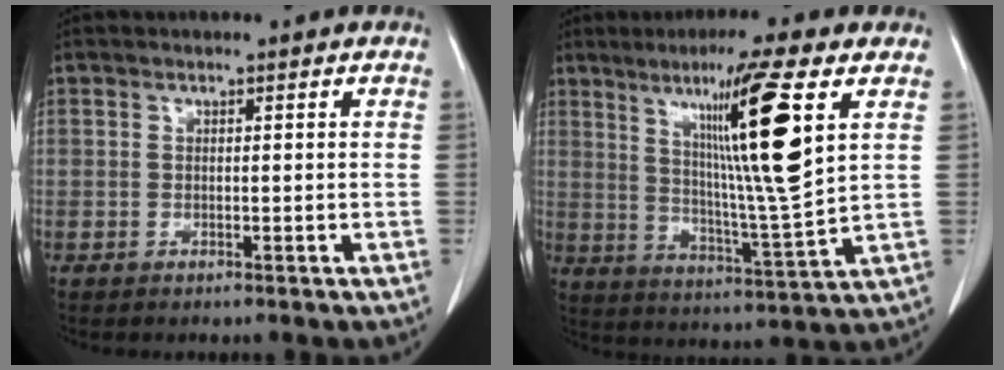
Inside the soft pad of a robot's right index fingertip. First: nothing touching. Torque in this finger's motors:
{"motor_torque": [1.33, 0.81, 0.44, 0.14]}